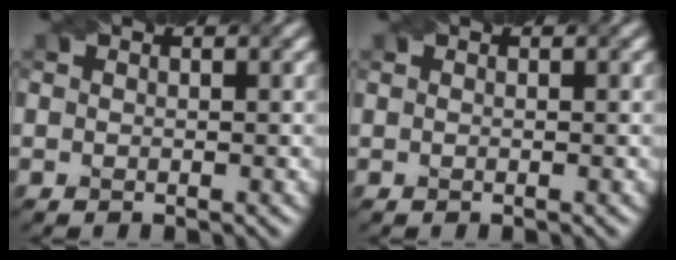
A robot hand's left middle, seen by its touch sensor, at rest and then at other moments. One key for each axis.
{"total": 0.0}